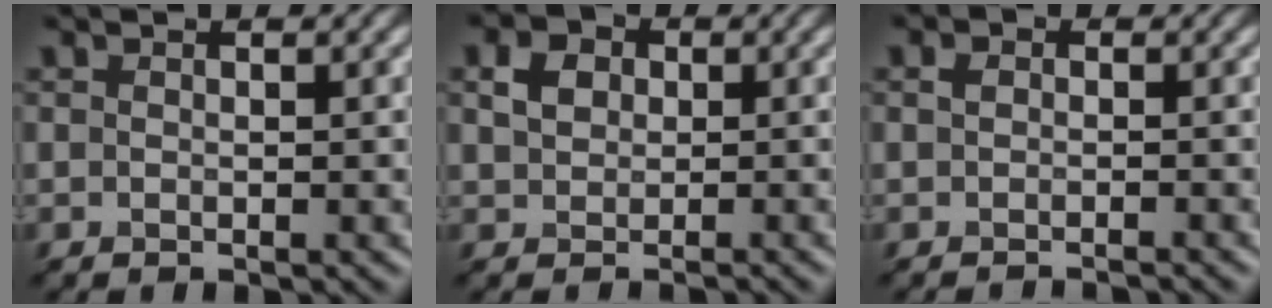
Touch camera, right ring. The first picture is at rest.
{"total": 1.3, "force": [-0.2, 1.2, 0.2], "torque": [-0.016, 0.011, 0.010]}
{"total": 1.2, "force": [-1.2, 0.0, 0.1], "torque": [-0.002, 0.009, 0.005]}